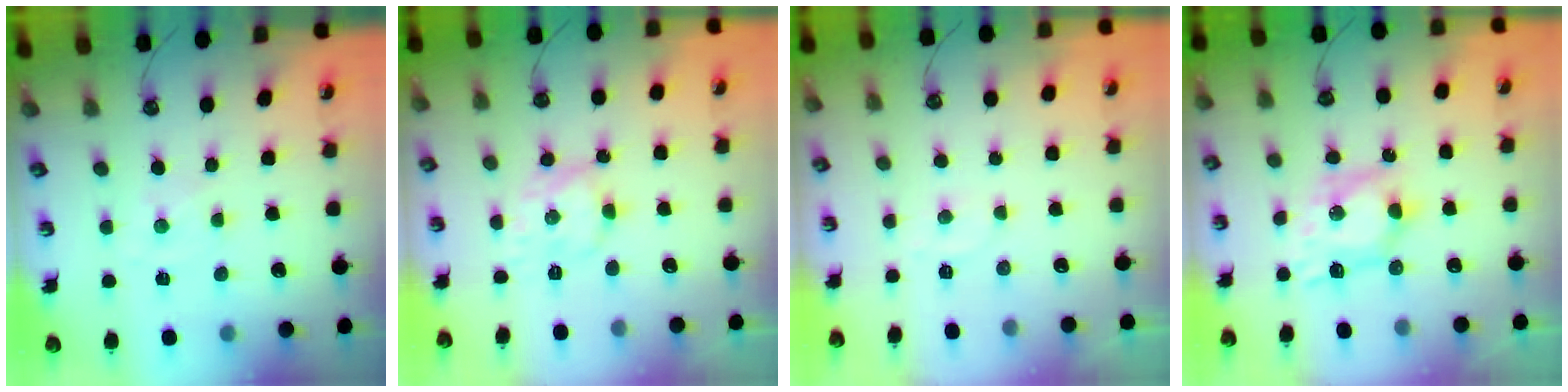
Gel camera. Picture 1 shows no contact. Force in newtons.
{"total": 8.7, "press": 8.7, "slide": 0.2}
{"total": 3.8, "press": 3.7, "slide": 0.9}
{"total": 8.5, "press": 8.5, "slide": 0.2}